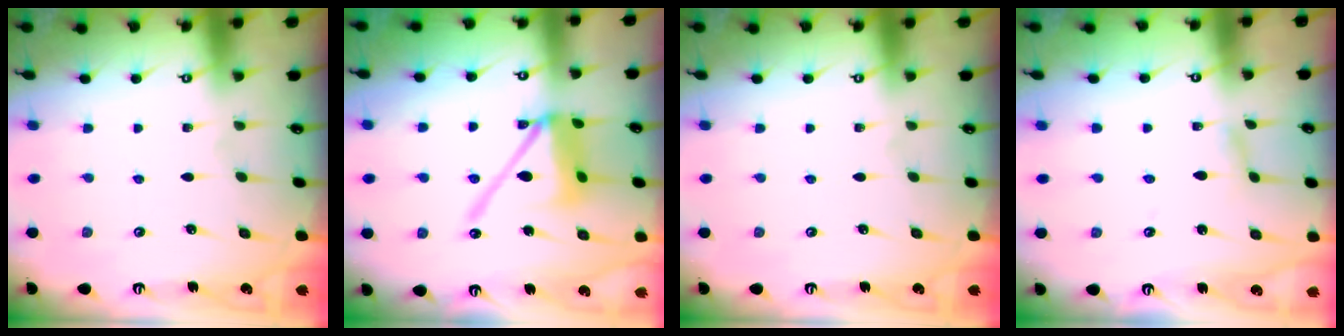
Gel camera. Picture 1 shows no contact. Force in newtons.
{"total": 12.1, "press": 12.0, "slide": 1.6}
{"total": 0.0}
{"total": 2.5, "press": 2.5, "slide": 0.1}